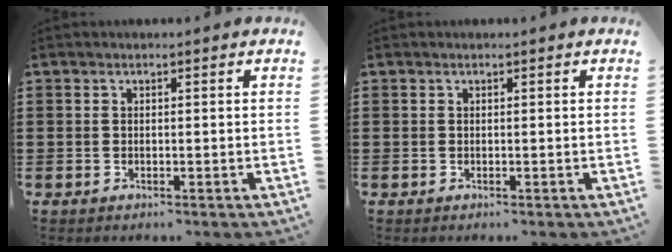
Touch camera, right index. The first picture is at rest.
{"total": 0.0}